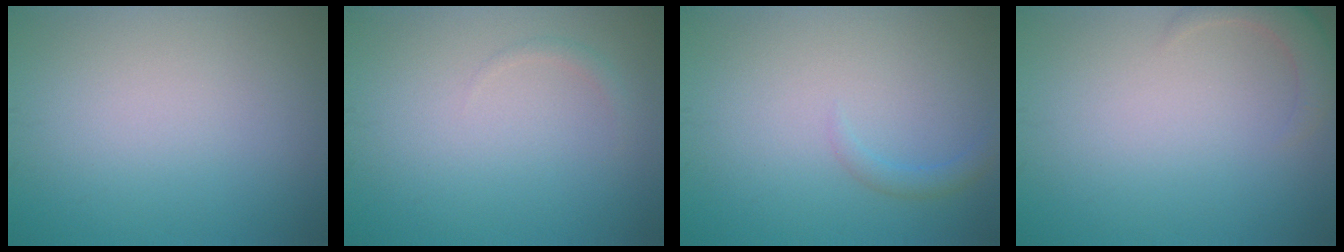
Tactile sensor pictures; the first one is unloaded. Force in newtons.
{"total": 0.7, "press": 0.7, "slide": 0.0}
{"total": 1.1, "press": 1.1, "slide": 0.1}
{"total": 2.3, "press": 2.3, "slide": 0.4}